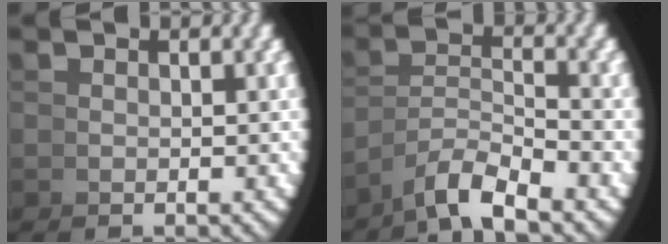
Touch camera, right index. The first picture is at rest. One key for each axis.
{"total": 4.7, "fx": -3.2, "fy": 2.2, "fz": 2.7, "tx": -0.052, "ty": -0.012, "tz": -0.051}